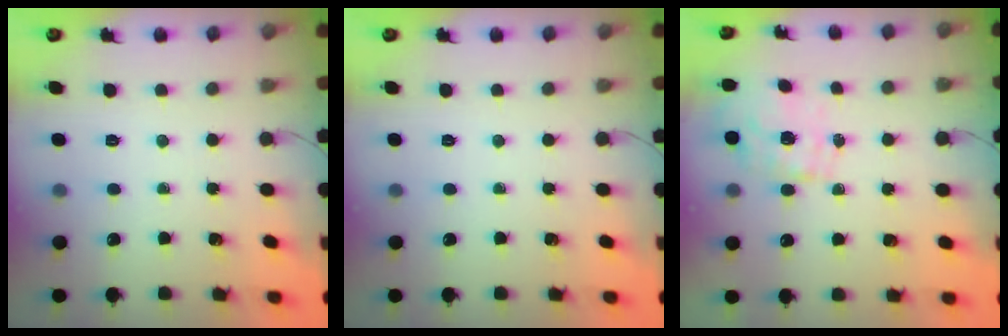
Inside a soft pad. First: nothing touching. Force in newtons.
{"total": 0.0}
{"total": 1.5, "press": 1.3, "slide": 0.8}